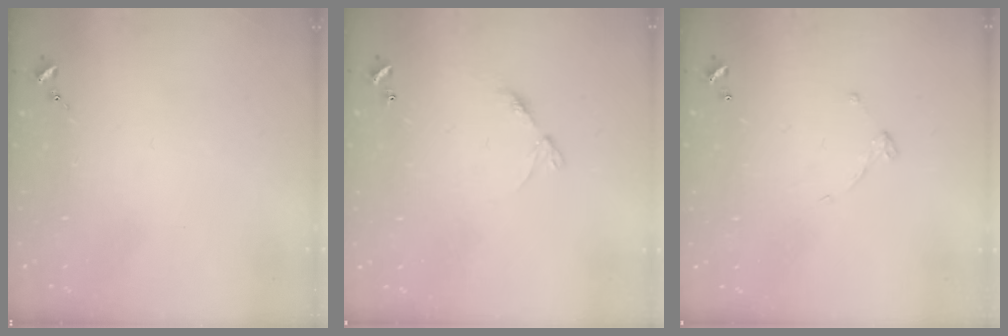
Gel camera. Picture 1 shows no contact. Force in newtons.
{"total": 6.4, "press": 6.4, "slide": 0.5}
{"total": 4.4, "press": 4.4, "slide": 0.2}